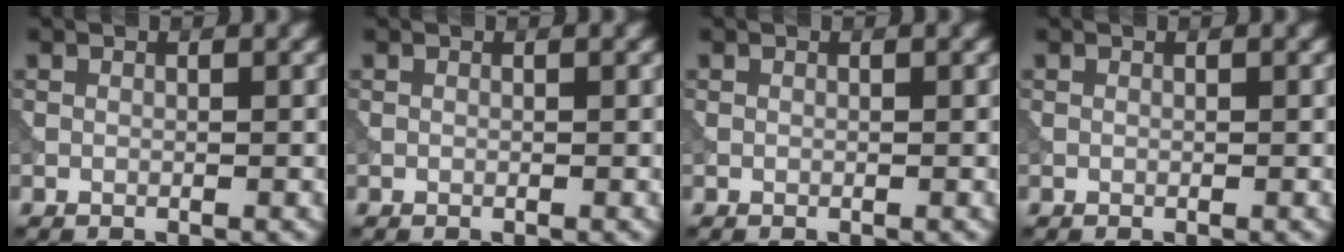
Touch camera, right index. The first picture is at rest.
{"total": 0.0}
{"total": 0.0}
{"total": 0.0}